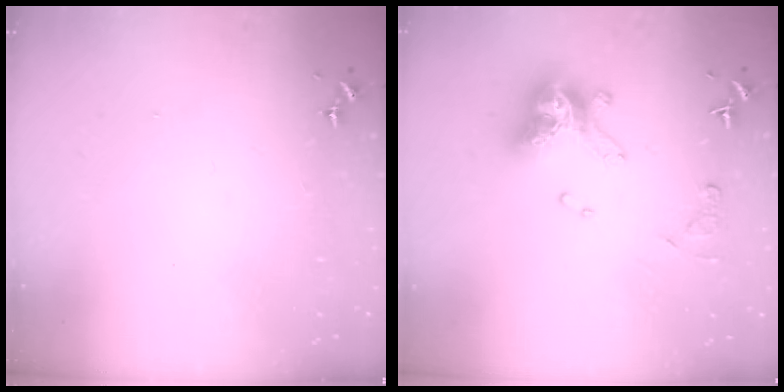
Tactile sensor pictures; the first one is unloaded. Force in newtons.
{"total": 14.6, "press": 14.5, "slide": 1.5}